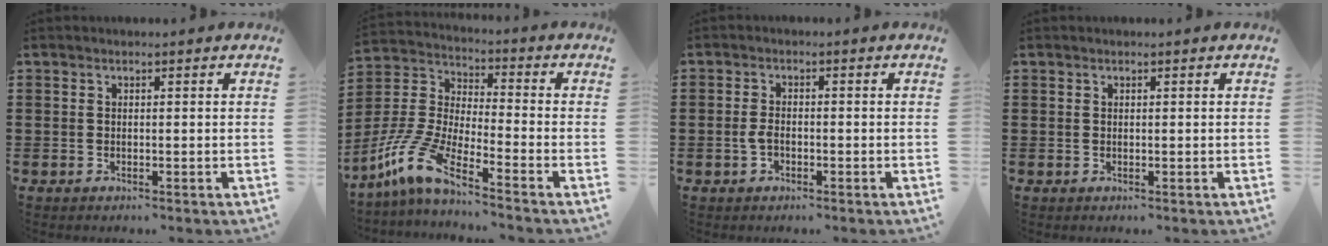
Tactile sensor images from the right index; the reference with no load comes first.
{"total": 9.0, "force": [-7.2, 0.9, 5.4], "torque": [-0.158, -0.019, -0.156]}
{"total": 2.3, "force": [-0.8, 1.2, 1.7], "torque": [-0.049, -0.003, -0.019]}
{"total": 0.0}